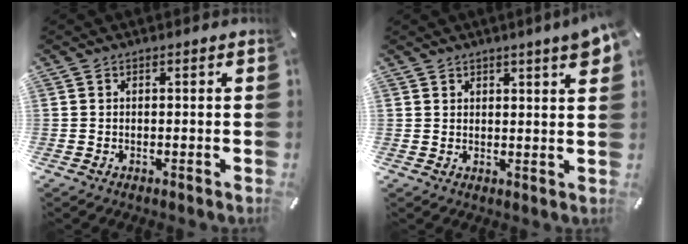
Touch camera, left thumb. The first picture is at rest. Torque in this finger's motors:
{"motor_torque": [1.06, 1.00, 0.38, -0.31, 0.08]}